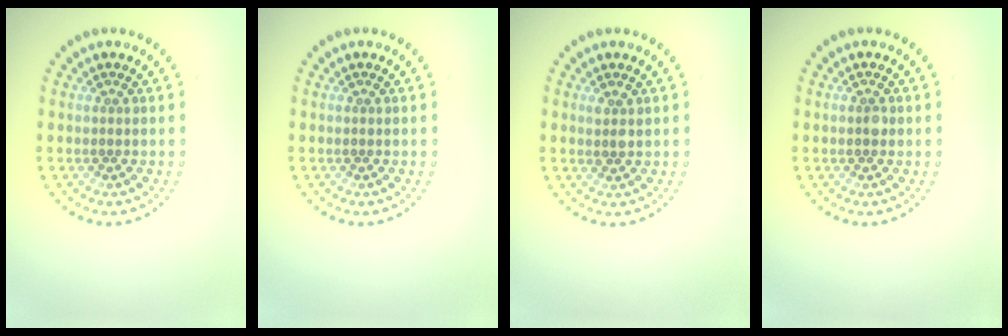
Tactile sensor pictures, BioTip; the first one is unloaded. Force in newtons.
{"total": 0.0}
{"total": 1.3, "press": 1.2, "slide": 0.5}
{"total": 1.0, "press": 1.0, "slide": 0.1}